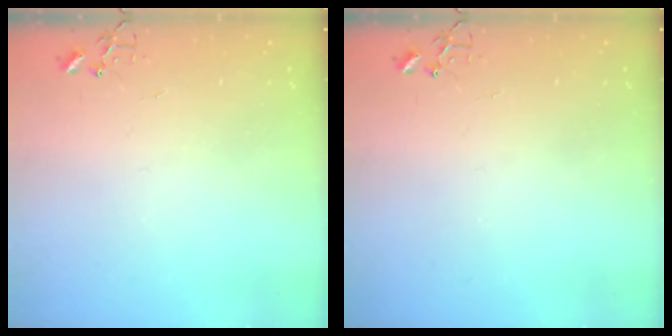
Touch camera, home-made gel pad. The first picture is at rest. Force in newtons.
{"total": 0.0}